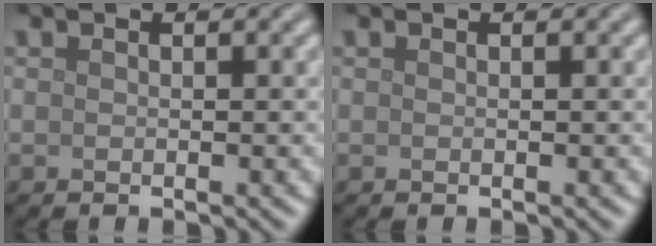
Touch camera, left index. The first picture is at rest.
{"total": 0.0}